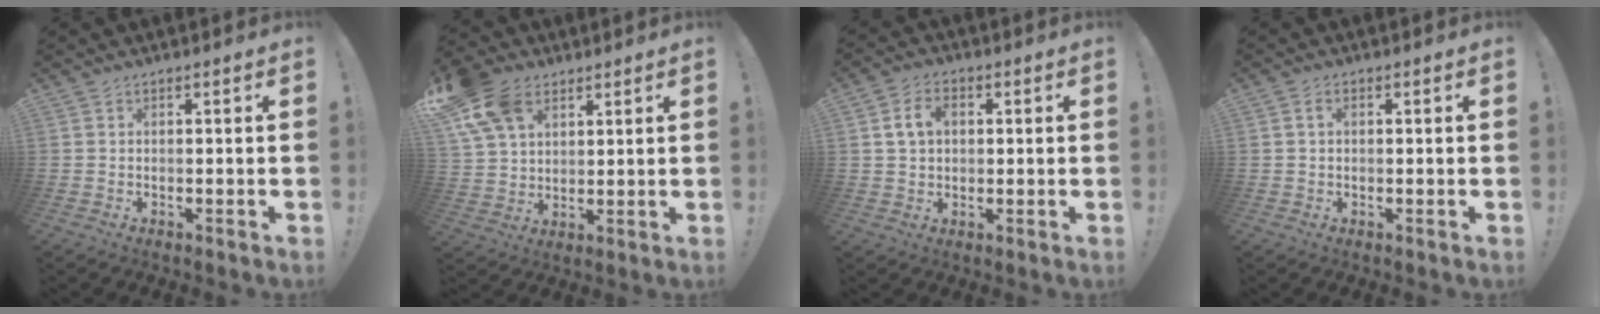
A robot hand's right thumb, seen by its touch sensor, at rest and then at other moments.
{"total": 14.6, "force": [7.5, 10.2, 7.4], "torque": [-0.143, -0.033, 0.146]}
{"total": 7.2, "force": [2.0, 5.3, 4.5], "torque": [-0.069, 0.008, 0.038]}
{"total": 1.8, "force": [0.5, 1.2, 1.2], "torque": [-0.017, 0.002, 0.008]}